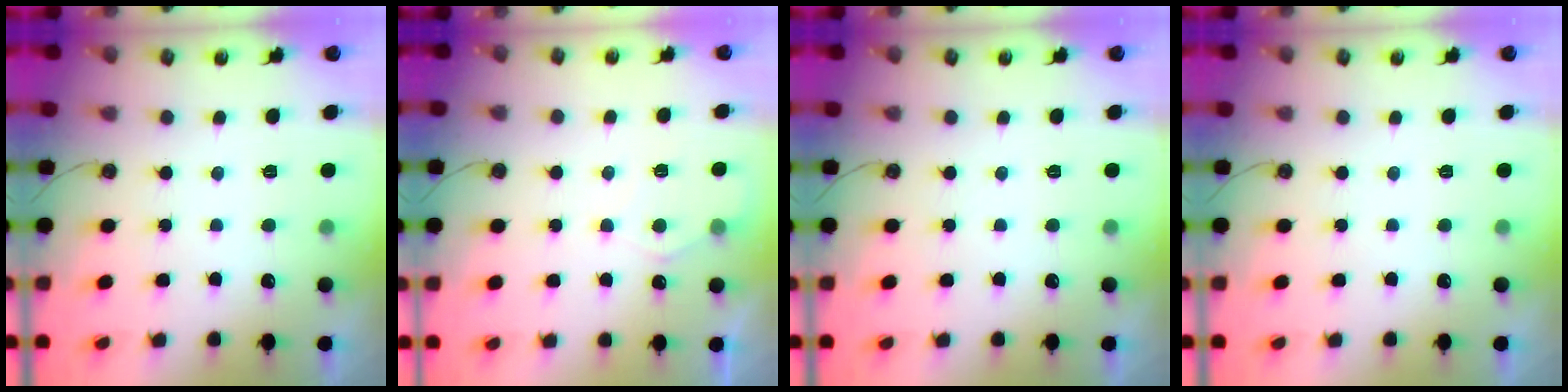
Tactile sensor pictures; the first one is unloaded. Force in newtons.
{"total": 6.0, "press": 6.0, "slide": 0.8}
{"total": 0.0}
{"total": 0.0}